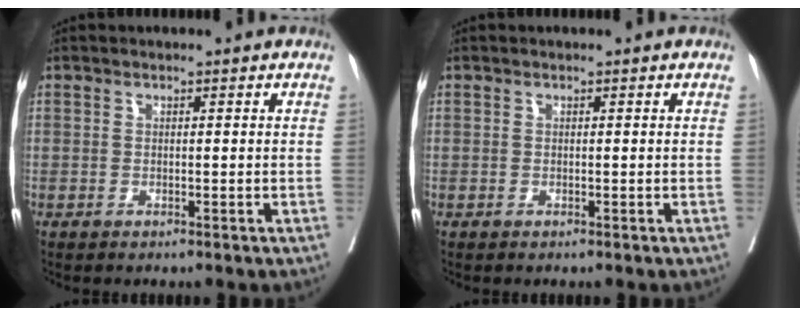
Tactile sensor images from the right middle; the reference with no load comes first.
{"total": 0.0}